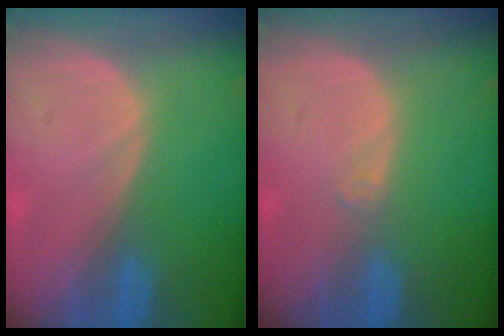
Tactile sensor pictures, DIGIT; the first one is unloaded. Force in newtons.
{"total": 0.9, "press": 0.7, "slide": 0.6}